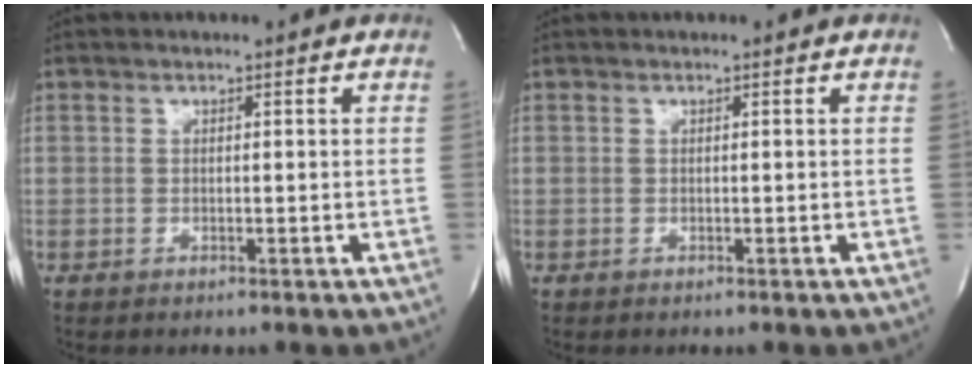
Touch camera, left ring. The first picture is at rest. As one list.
[{"total": 0.0}]